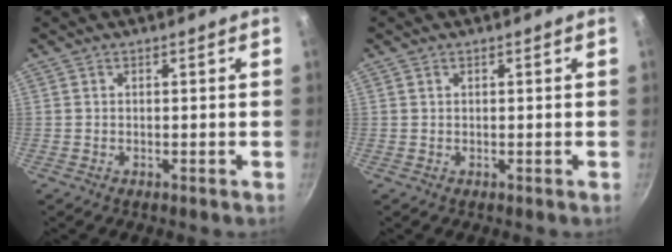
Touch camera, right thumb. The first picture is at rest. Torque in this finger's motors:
{"motor_torque": [-0.47, 0.18, 0.02, 0.31, -0.07]}